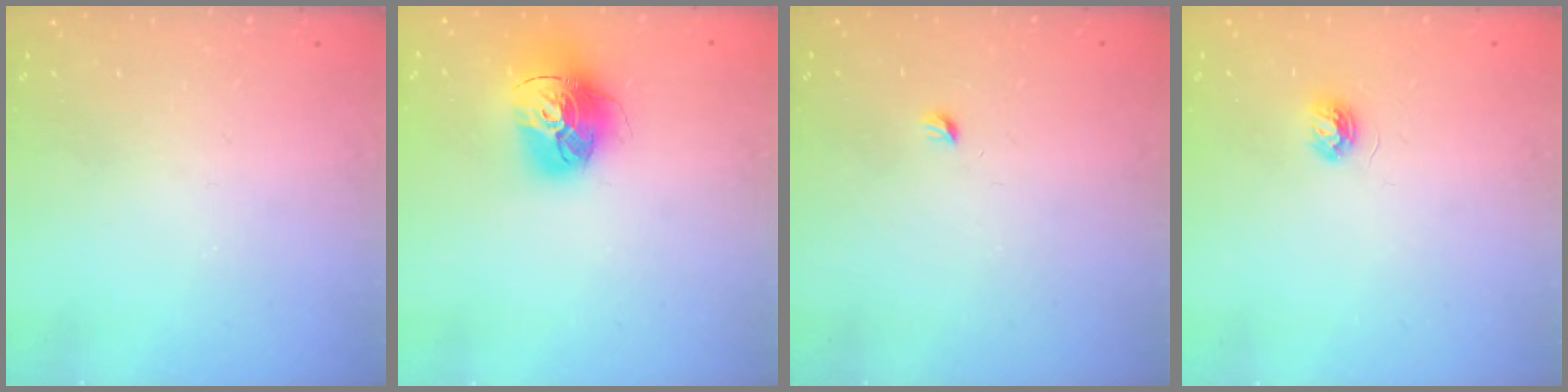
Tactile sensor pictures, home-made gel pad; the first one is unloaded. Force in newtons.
{"total": 17.0, "press": 16.9, "slide": 1.7}
{"total": 2.9, "press": 2.9, "slide": 0.4}
{"total": 3.8, "press": 3.8, "slide": 0.4}